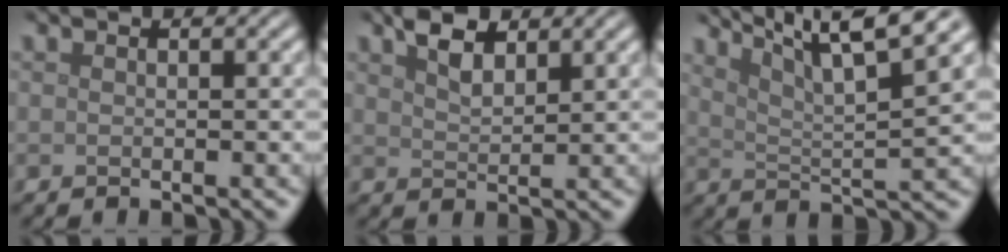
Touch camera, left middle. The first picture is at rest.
{"total": 2.9, "force": [2.0, 1.2, 1.7], "torque": [-0.037, 0.002, 0.041]}
{"total": 9.8, "force": [7.0, 1.8, 6.7], "torque": [-0.102, 0.018, 0.091]}